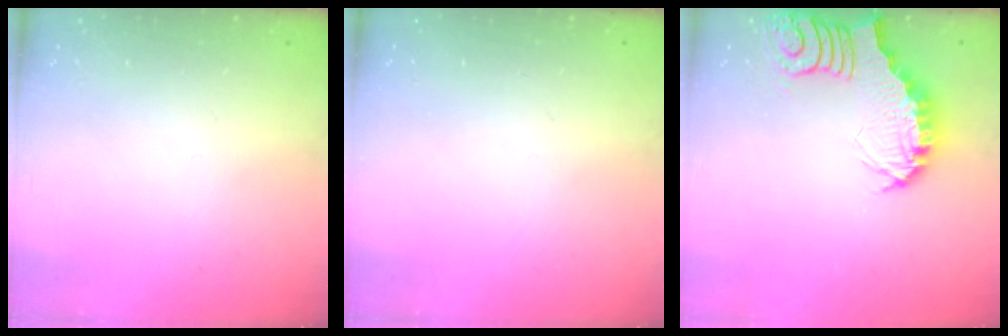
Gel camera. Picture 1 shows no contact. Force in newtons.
{"total": 0.0}
{"total": 3.9, "press": 3.9, "slide": 0.4}